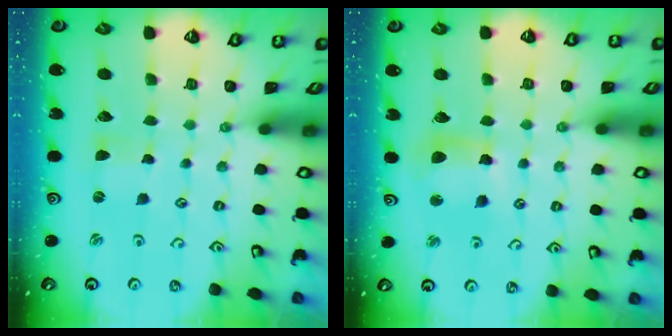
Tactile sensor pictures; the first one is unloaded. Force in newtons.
{"total": 9.5, "press": 9.4, "slide": 1.1}